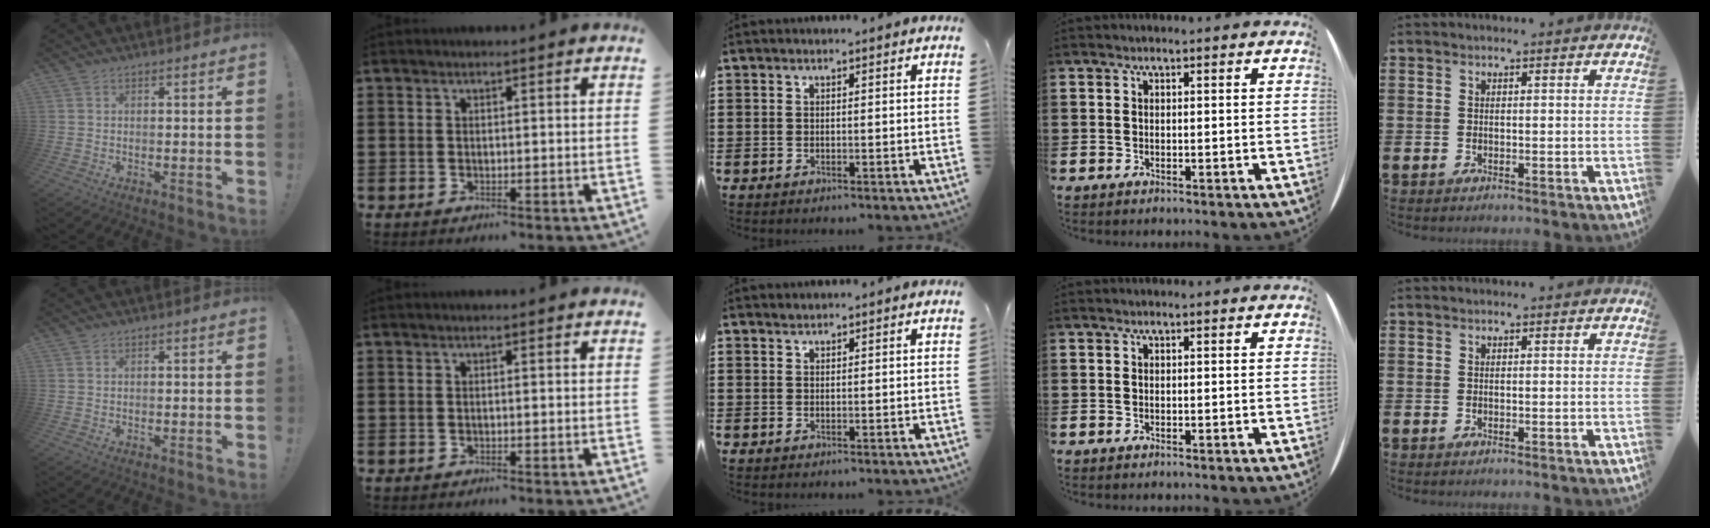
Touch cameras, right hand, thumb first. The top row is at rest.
{"middle": {"total": 0.7, "force": [0.7, 0.0, -0.2], "torque": [0.001, -0.002, 0.014]}}